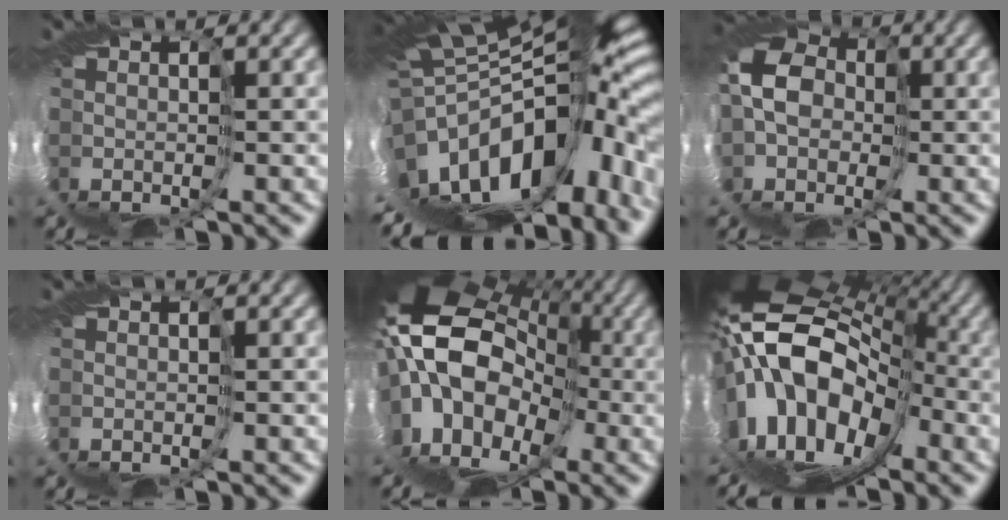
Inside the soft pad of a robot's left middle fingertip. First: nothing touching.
{"total": 9.7, "force": [-4.2, 2.5, 8.4], "torque": [-0.175, -0.019, -0.063]}
{"total": 8.4, "force": [0.2, 7.7, 3.5], "torque": [-0.137, -0.006, -0.007]}
{"total": 0.0}
{"total": 11.1, "force": [0.8, 8.7, 6.8], "torque": [-0.145, 0.023, -0.010]}
{"total": 8.7, "force": [-0.8, 4.7, 7.2], "torque": [-0.167, 0.018, -0.013]}